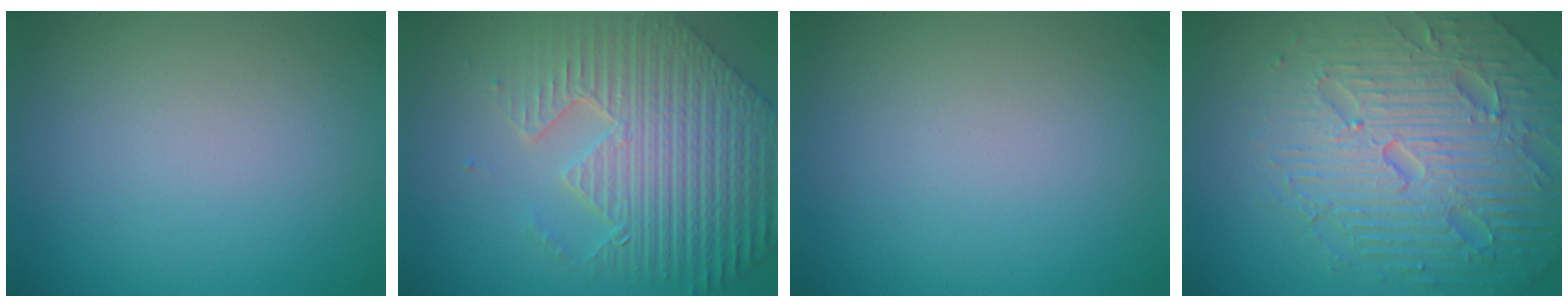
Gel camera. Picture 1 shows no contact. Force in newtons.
{"total": 9.3, "press": 6.5, "slide": 6.6}
{"total": 0.0}
{"total": 7.4, "press": 7.3, "slide": 1.5}